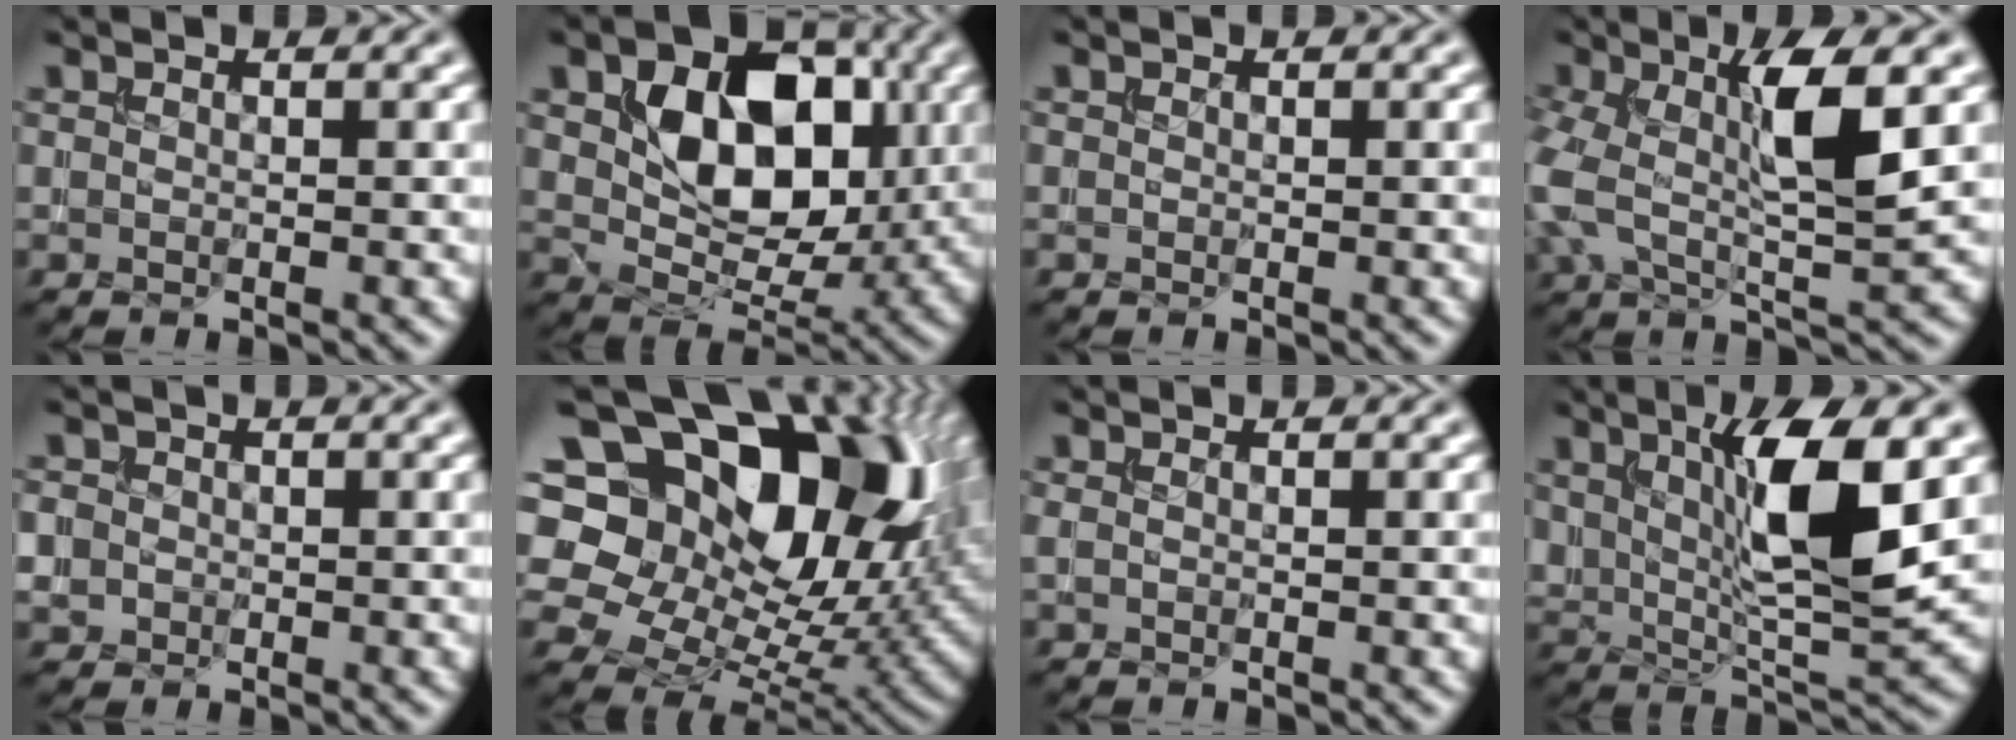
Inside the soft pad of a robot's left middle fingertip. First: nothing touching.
{"total": 9.7, "force": [2.2, 6.5, 6.8], "torque": [-0.119, -0.006, 0.035]}
{"total": 0.0}
{"total": 8.1, "force": [0.8, 3.0, 7.5], "torque": [-0.150, 0.006, 0.009]}
{"total": 2.7, "force": [-0.2, 2.6, 0.8], "torque": [-0.010, 0.007, -0.013]}
{"total": 19.1, "force": [5.8, 13.3, 12.4], "torque": [-0.213, 0.013, 0.117]}
{"total": 0.5, "force": [0.0, 0.3, 0.4], "torque": [-0.009, 0.000, -0.001]}
{"total": 8.5, "force": [2.6, 2.5, 7.7], "torque": [-0.138, -0.010, 0.049]}